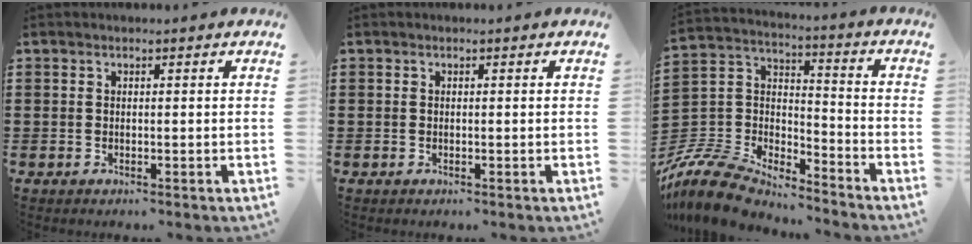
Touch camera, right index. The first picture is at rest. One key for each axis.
{"total": 0.0}
{"total": 9.9, "fx": -9.2, "fy": 2.7, "fz": 2.4, "tx": -0.077, "ty": 0.004, "tz": -0.189}